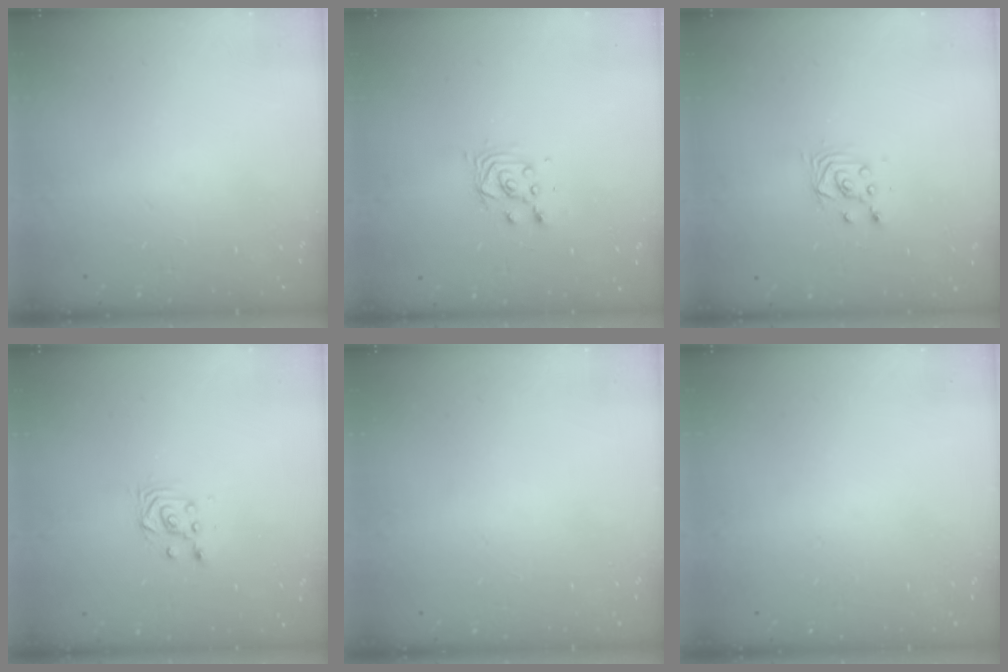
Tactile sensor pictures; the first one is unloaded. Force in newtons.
{"total": 3.8, "press": 3.8, "slide": 0.2}
{"total": 2.7, "press": 2.7, "slide": 0.1}
{"total": 3.5, "press": 3.5, "slide": 0.4}
{"total": 0.0}
{"total": 0.0}